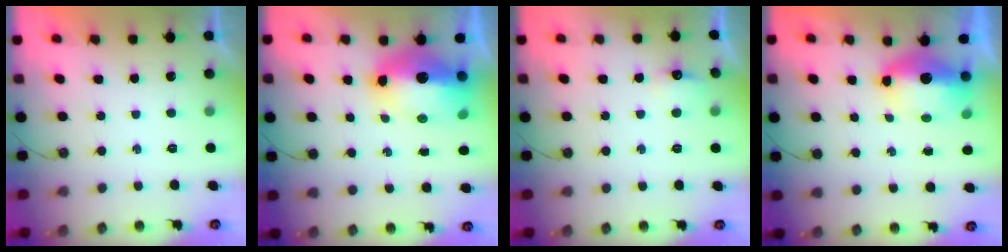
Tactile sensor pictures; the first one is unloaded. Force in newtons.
{"total": 16.3, "press": 16.2, "slide": 1.7}
{"total": 5.2, "press": 5.1, "slide": 1.0}
{"total": 16.4, "press": 10.0, "slide": 13.0}